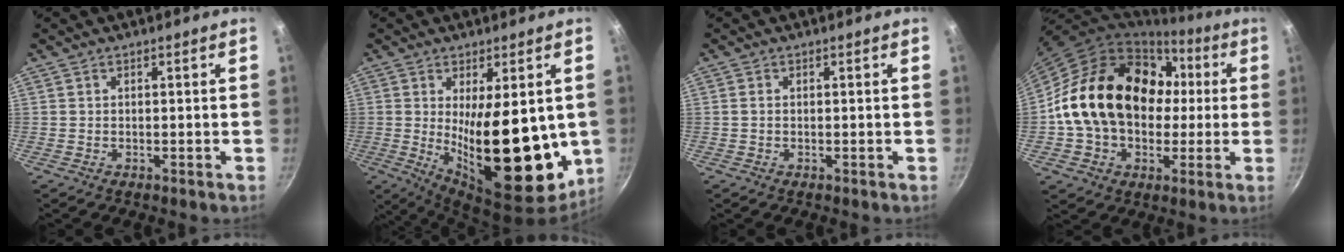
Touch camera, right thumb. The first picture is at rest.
{"total": 21.6, "force": [-0.7, 9.0, 19.6], "torque": [-0.268, -0.041, 0.007]}
{"total": 0.7, "force": [0.0, 0.5, 0.5], "torque": [-0.010, 0.002, -0.001]}
{"total": 23.6, "force": [1.8, 17.5, 15.7], "torque": [-0.239, 0.046, 0.033]}